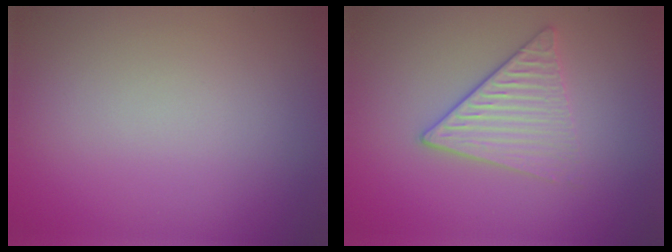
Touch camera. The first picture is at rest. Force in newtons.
{"total": 3.3, "press": 2.9, "slide": 1.5}